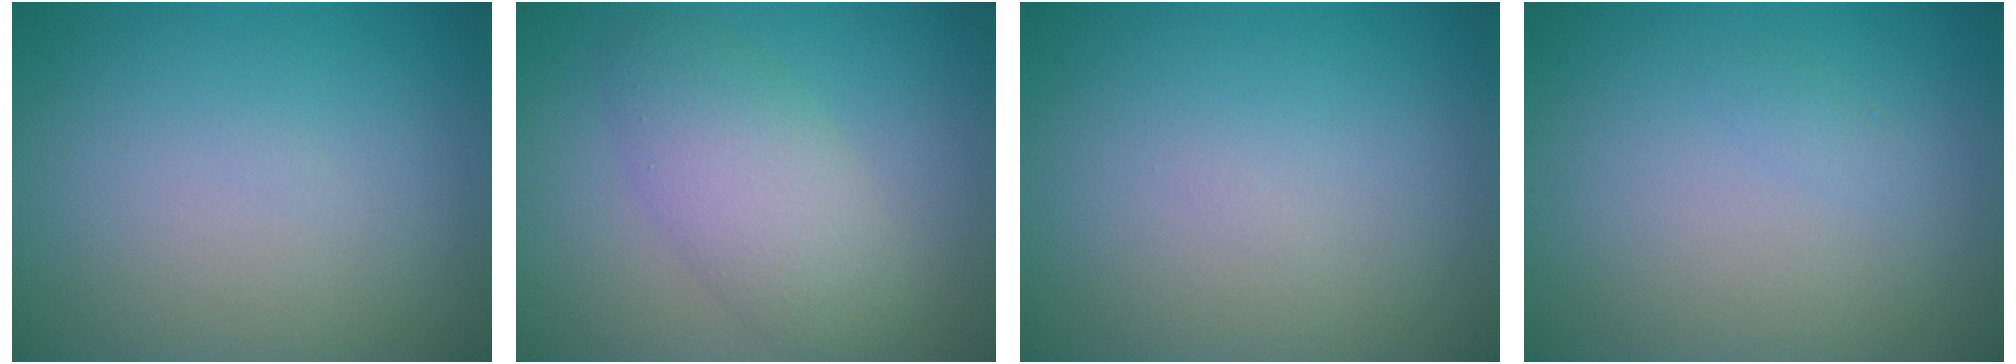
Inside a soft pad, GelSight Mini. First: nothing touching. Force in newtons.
{"total": 4.5, "press": 4.5, "slide": 0.1}
{"total": 0.0}
{"total": 0.5, "press": 0.5, "slide": 0.0}